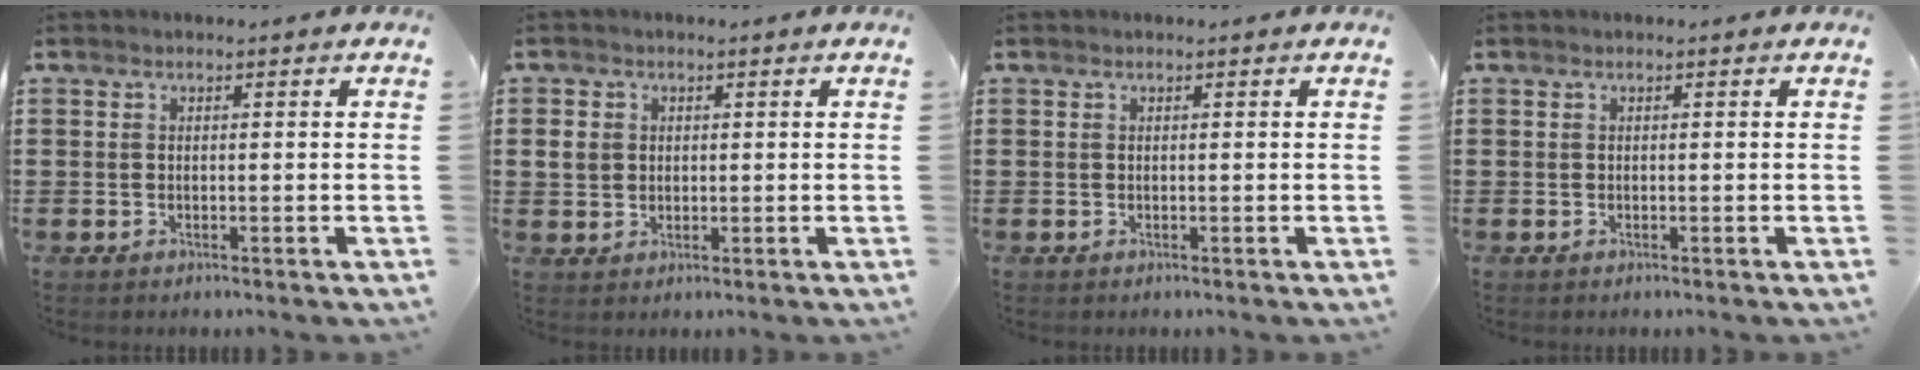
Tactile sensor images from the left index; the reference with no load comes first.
{"total": 2.7, "force": [0.4, 2.4, 1.1], "torque": [-0.038, 0.007, 0.002]}
{"total": 0.0}
{"total": 0.0}